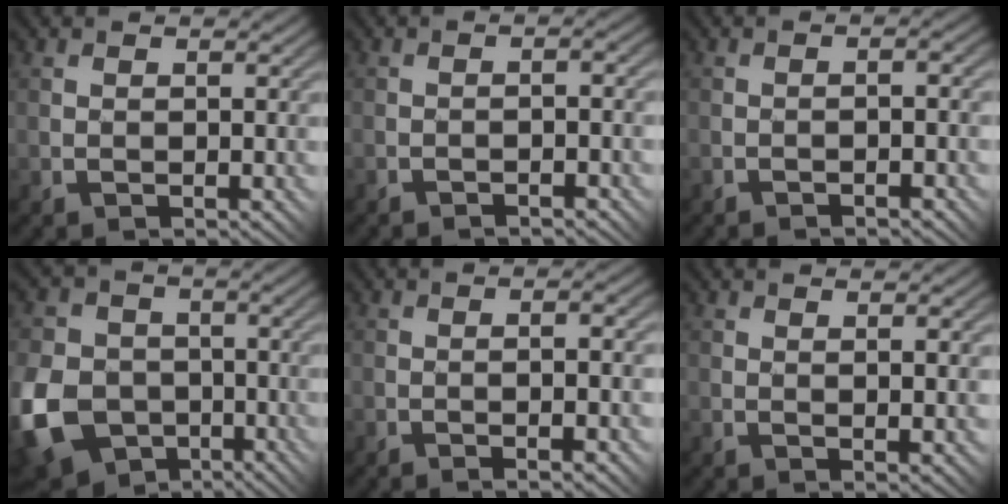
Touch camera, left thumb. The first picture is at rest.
{"total": 1.9, "force": [-1.4, 0.2, 1.3], "torque": [-0.021, 0.010, -0.025]}
{"total": 2.1, "force": [-1.3, 0.4, 1.7], "torque": [-0.025, 0.008, -0.021]}
{"total": 11.8, "force": [-4.5, 9.2, 5.8], "torque": [-0.177, -0.040, -0.090]}
{"total": 5.5, "force": [-2.1, 0.9, 5.1], "torque": [-0.065, 0.003, -0.022]}
{"total": 2.7, "force": [0.2, 0.0, 2.7], "torque": [-0.037, 0.001, 0.009]}